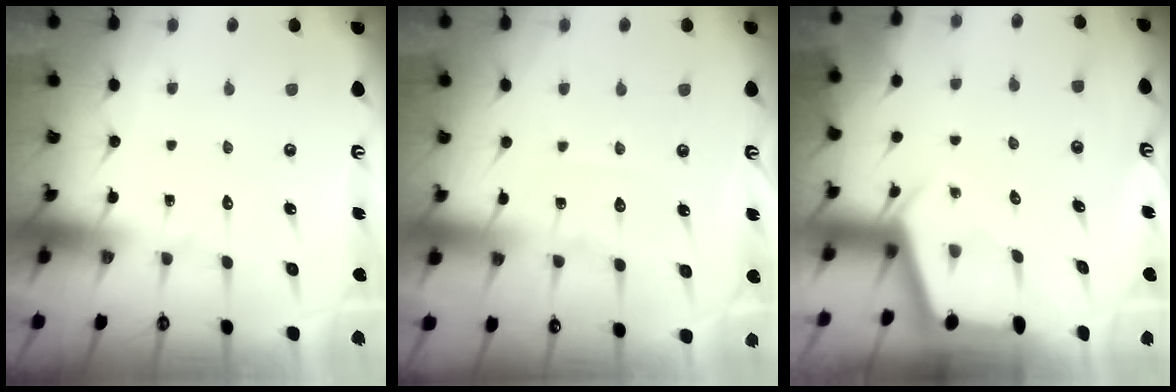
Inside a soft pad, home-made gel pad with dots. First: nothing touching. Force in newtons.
{"total": 3.9, "press": 3.8, "slide": 0.6}
{"total": 2.3, "press": 2.3, "slide": 0.3}